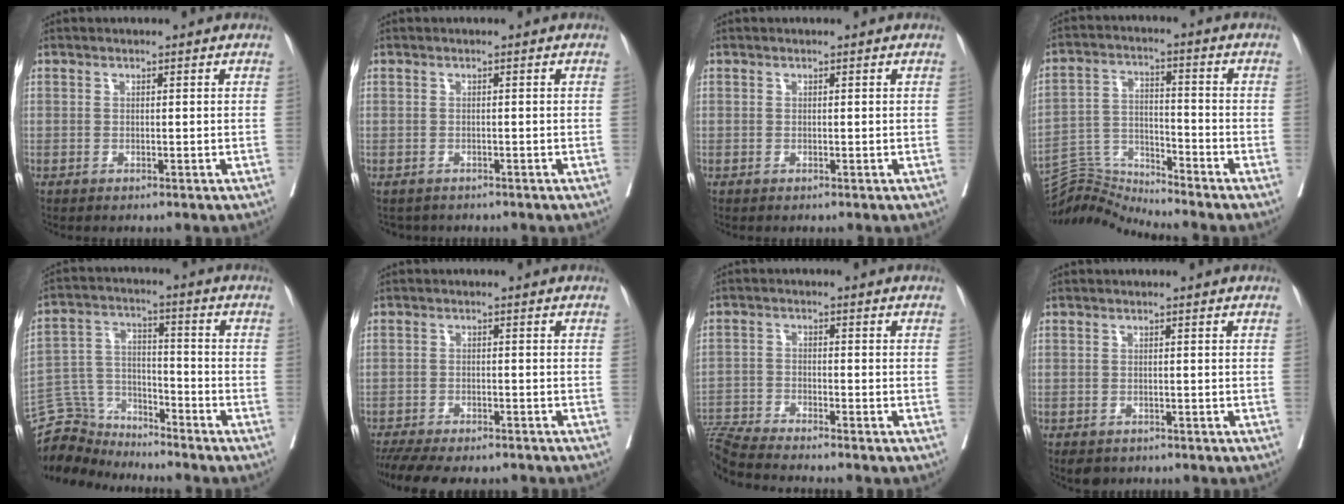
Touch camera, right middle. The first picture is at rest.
{"total": 2.2, "force": [-1.8, 1.2, -0.1], "torque": [-0.004, -0.003, -0.031]}
{"total": 0.0}
{"total": 7.5, "force": [-7.2, -1.6, -1.1], "torque": [0.004, 0.022, -0.133]}
{"total": 9.0, "force": [-8.6, 2.3, -0.7], "torque": [0.003, 0.031, -0.167]}
{"total": 12.1, "force": [-10.3, 3.4, 5.2], "torque": [-0.097, -0.004, -0.147]}
{"total": 10.1, "force": [-9.5, -1.4, 3.0], "torque": [-0.058, -0.011, -0.170]}
{"total": 3.7, "force": [-2.8, 2.1, 1.2], "torque": [-0.020, -0.004, -0.035]}